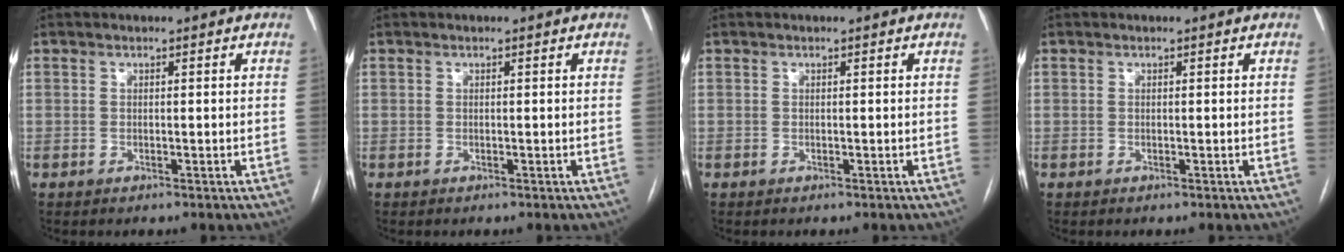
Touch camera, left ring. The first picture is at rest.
{"total": 0.0}
{"total": 0.0}
{"total": 0.0}